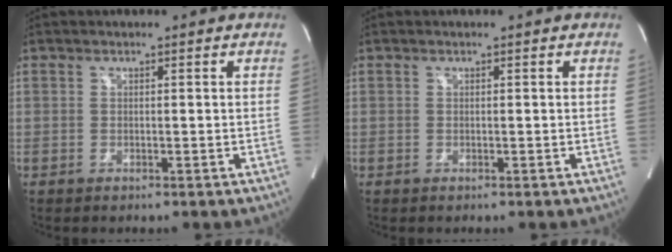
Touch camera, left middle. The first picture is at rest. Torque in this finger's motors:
{"motor_torque": [0.05, -0.12, 0.03, 0.00]}